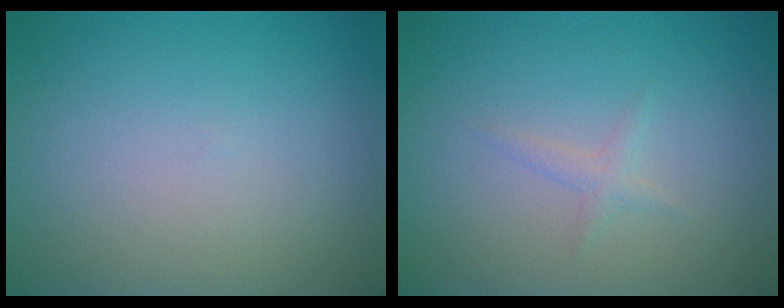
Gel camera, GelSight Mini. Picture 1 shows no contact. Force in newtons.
{"total": 0.5, "press": 0.5, "slide": 0.0}